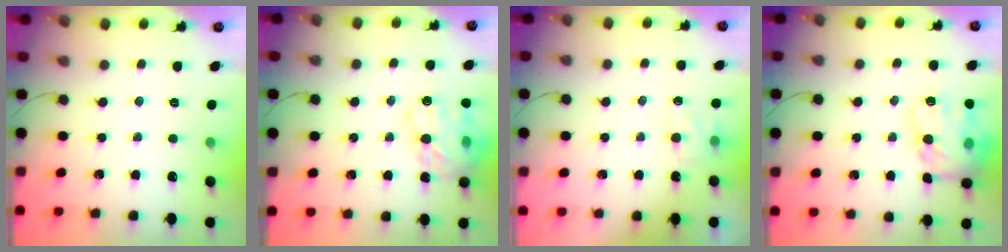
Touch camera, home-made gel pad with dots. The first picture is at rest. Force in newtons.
{"total": 19.0, "press": 18.8, "slide": 2.9}
{"total": 6.2, "press": 6.0, "slide": 1.4}
{"total": 16.2, "press": 16.0, "slide": 2.5}